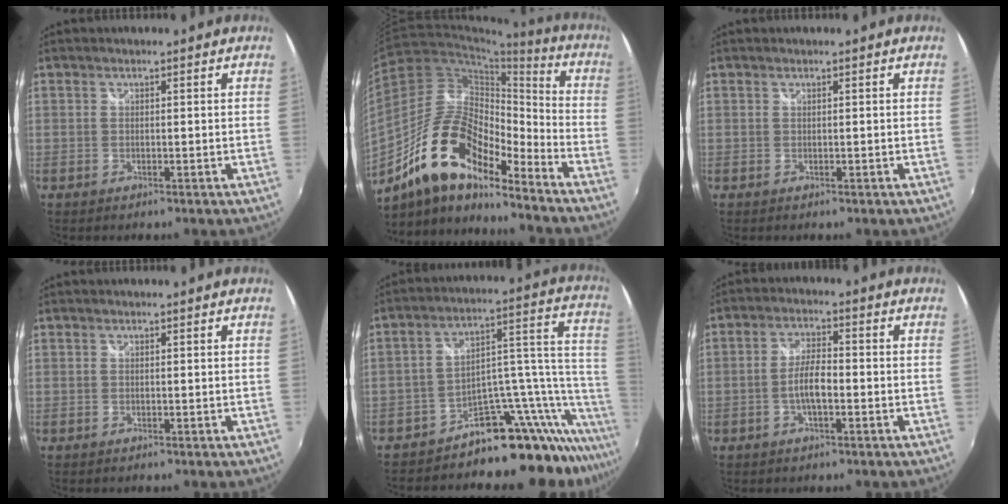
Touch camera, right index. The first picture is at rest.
{"total": 19.0, "force": [-13.1, 7.0, 11.9], "torque": [-0.219, 0.001, -0.251]}
{"total": 0.0}
{"total": 0.0}
{"total": 18.0, "force": [-16.5, 4.7, 5.4], "torque": [-0.016, 0.041, -0.278]}
{"total": 5.2, "force": [-1.6, 1.5, 4.7], "torque": [-0.092, 0.006, -0.030]}